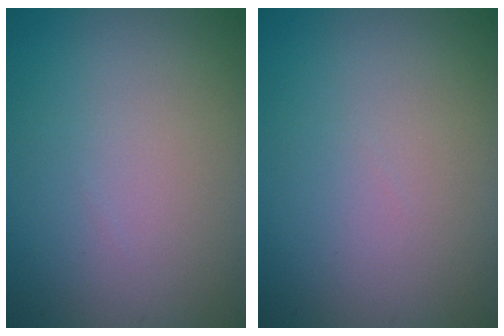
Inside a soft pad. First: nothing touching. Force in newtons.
{"total": 0.0}